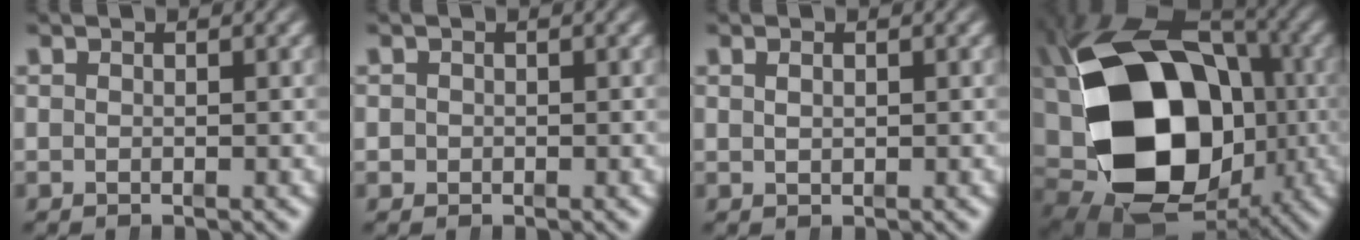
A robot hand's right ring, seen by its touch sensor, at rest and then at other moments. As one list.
[{"total": 1.0, "force": [-0.3, 0.9, -0.1], "torque": [-0.004, -0.004, -0.006]}, {"total": 0.5, "force": [0.2, -0.4, 0.2], "torque": [0.000, -0.003, 0.009]}, {"total": 26.7, "force": [-2.2, 18.0, 19.6], "torque": [-0.362, -0.067, -0.011]}]